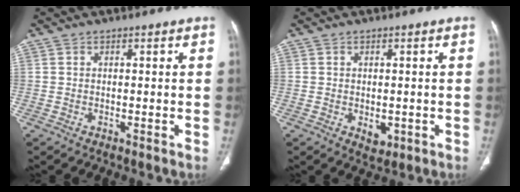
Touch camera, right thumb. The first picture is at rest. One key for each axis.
{"total": 2.8, "fx": -0.6, "fy": 1.9, "fz": 1.9, "tx": -0.017, "ty": -0.002, "tz": 0.001}